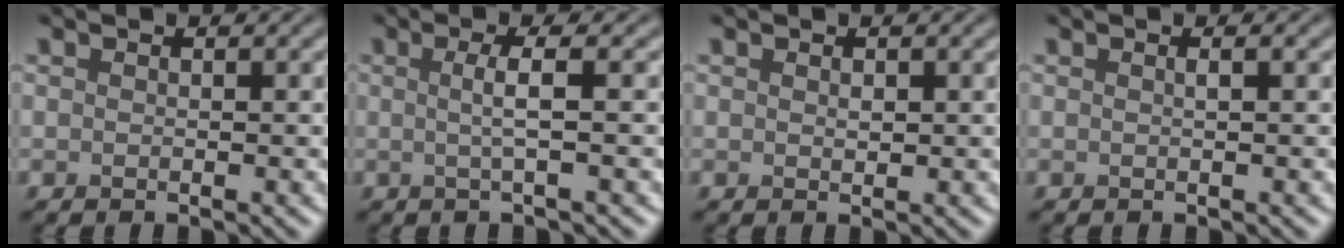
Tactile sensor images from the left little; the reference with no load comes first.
{"total": 2.6, "force": [0.1, 0.6, 2.5], "torque": [-0.043, 0.002, -0.004]}
{"total": 0.6, "force": [0.2, 0.4, 0.4], "torque": [-0.007, 0.000, 0.003]}
{"total": 0.7, "force": [0.2, 0.2, 0.7], "torque": [-0.008, 0.005, 0.000]}